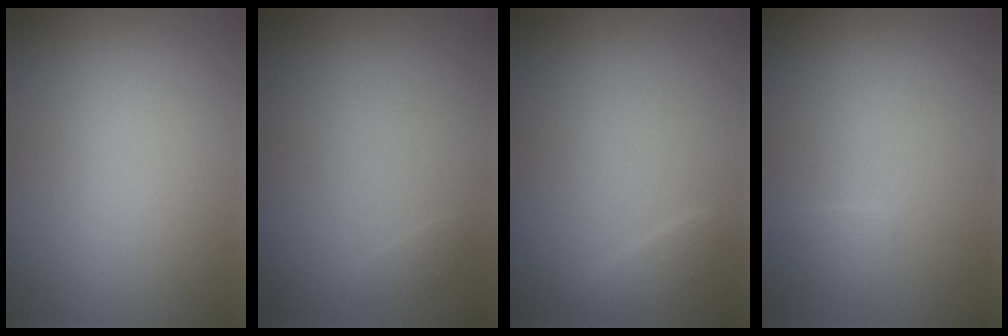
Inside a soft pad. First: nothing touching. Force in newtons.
{"total": 0.5, "press": 0.5, "slide": 0.1}
{"total": 1.3, "press": 1.3, "slide": 0.1}
{"total": 0.8, "press": 0.8, "slide": 0.1}